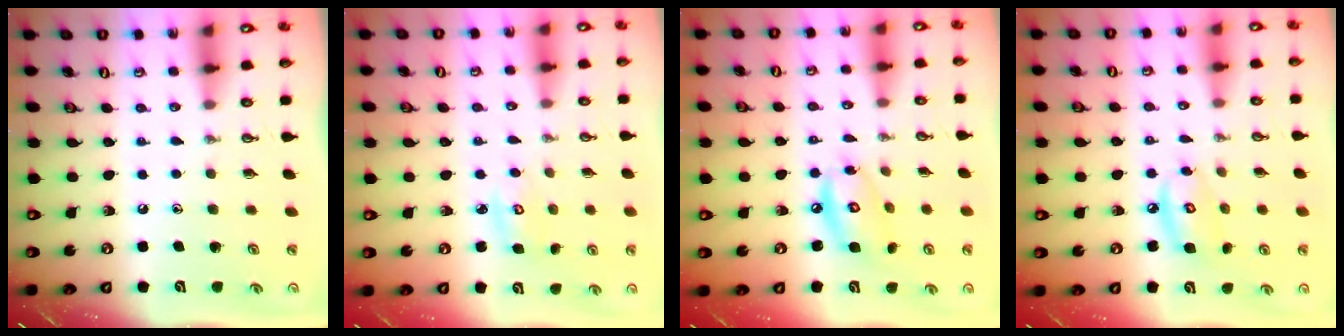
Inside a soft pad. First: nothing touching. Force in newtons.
{"total": 4.5, "press": 4.5, "slide": 0.4}
{"total": 10.5, "press": 10.5, "slide": 0.8}
{"total": 8.1, "press": 8.1, "slide": 0.7}